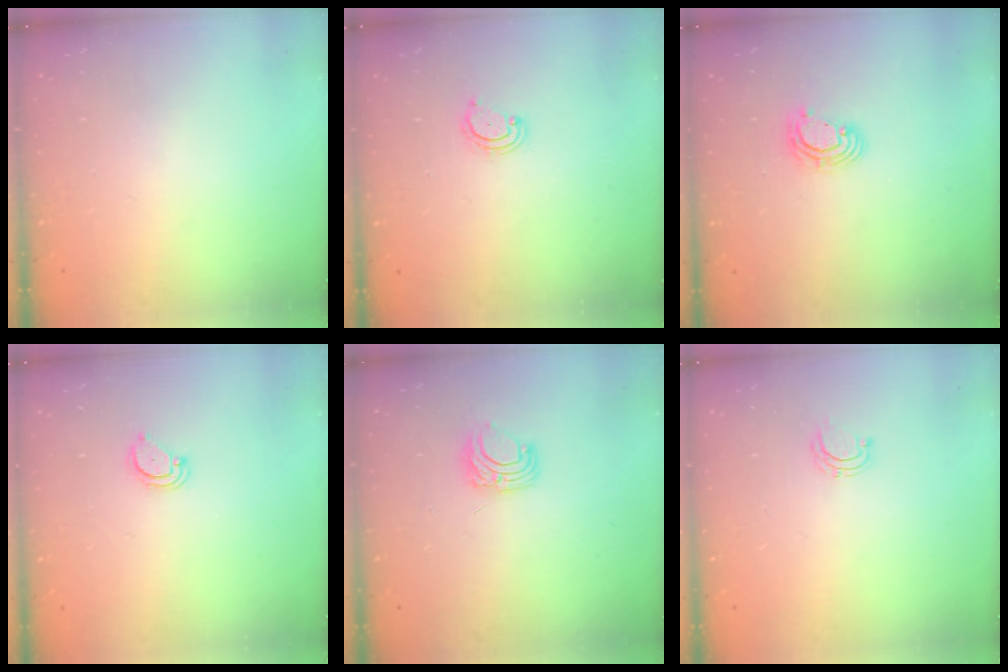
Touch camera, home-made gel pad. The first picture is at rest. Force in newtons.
{"total": 3.3, "press": 3.3, "slide": 0.3}
{"total": 5.1, "press": 5.1, "slide": 0.3}
{"total": 2.6, "press": 2.6, "slide": 0.2}
{"total": 6.6, "press": 6.6, "slide": 0.5}
{"total": 4.3, "press": 4.3, "slide": 0.3}